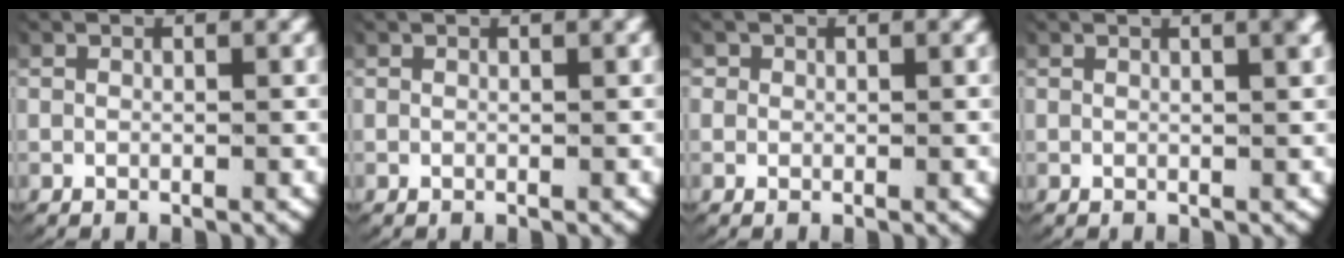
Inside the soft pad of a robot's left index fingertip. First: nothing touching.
{"total": 0.9, "force": [0.5, 0.0, 0.7], "torque": [-0.004, 0.005, 0.009]}
{"total": 1.1, "force": [0.4, 1.0, 0.2], "torque": [-0.008, -0.006, 0.007]}
{"total": 2.3, "force": [1.1, 0.3, 2.1], "torque": [-0.024, 0.007, 0.015]}